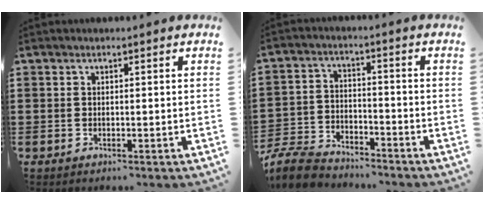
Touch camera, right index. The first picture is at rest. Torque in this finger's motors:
{"motor_torque": [-1.06, 1.08, -1.05, -0.21]}